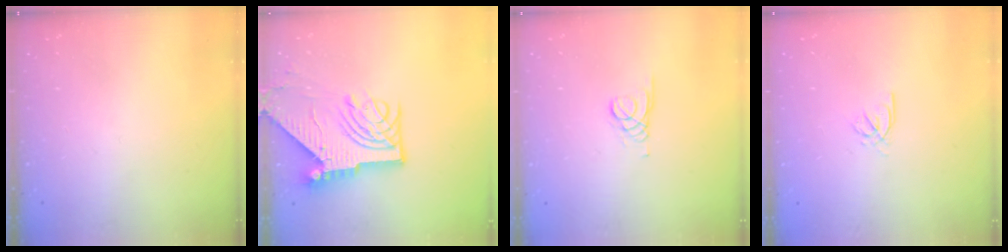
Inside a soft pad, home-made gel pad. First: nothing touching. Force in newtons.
{"total": 14.3, "press": 14.2, "slide": 1.7}
{"total": 1.4, "press": 1.4, "slide": 0.2}
{"total": 2.2, "press": 2.2, "slide": 0.4}